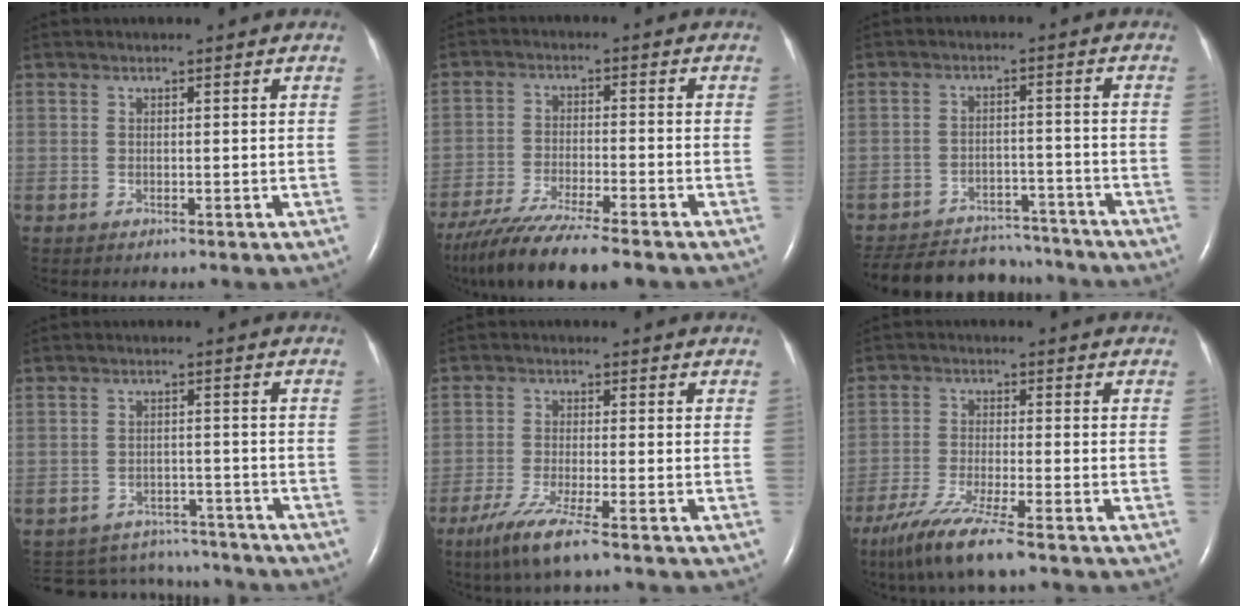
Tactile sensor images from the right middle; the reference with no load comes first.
{"total": 12.0, "force": [-9.9, 0.3, 6.8], "torque": [-0.119, -0.033, -0.163]}
{"total": 16.3, "force": [-14.9, 4.9, 4.2], "torque": [-0.093, 0.002, -0.206]}
{"total": 12.2, "force": [-11.6, 3.7, 1.2], "torque": [-0.033, 0.016, -0.152]}
{"total": 6.6, "force": [-4.4, 0.0, 5.0], "torque": [-0.105, -0.020, -0.082]}
{"total": 9.3, "force": [-6.7, -0.1, 6.5], "torque": [-0.126, -0.031, -0.120]}